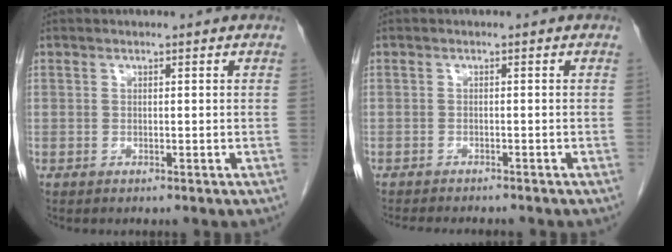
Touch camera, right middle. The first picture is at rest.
{"total": 6.1, "force": [-5.5, 1.1, 2.4], "torque": [-0.029, -0.008, -0.079]}